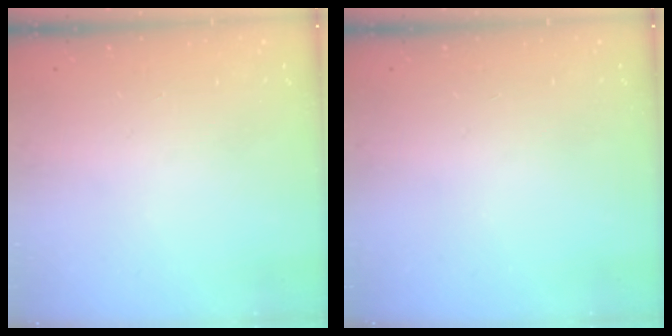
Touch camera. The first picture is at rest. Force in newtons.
{"total": 0.0}